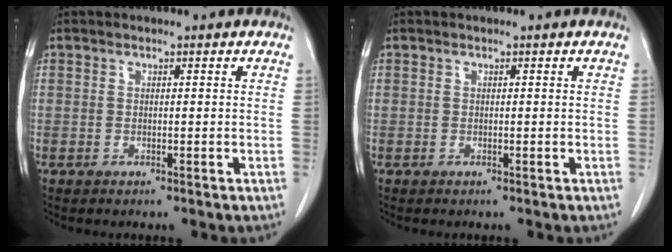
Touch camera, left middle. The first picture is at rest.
{"total": 0.0}